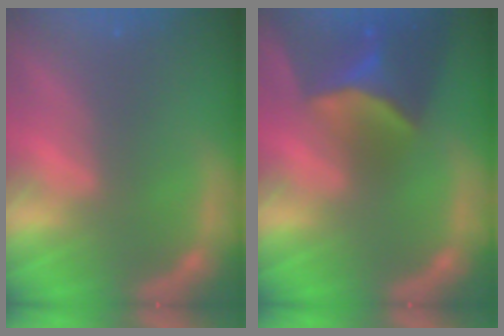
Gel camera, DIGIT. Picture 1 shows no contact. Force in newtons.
{"total": 8.9}